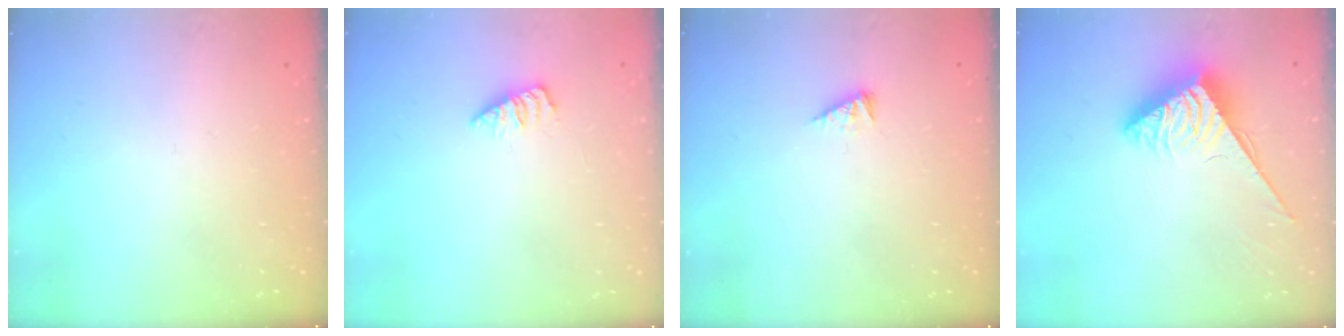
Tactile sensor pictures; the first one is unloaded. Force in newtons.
{"total": 0.9, "press": 0.8, "slide": 0.3}
{"total": 2.8, "press": 2.8, "slide": 0.3}
{"total": 3.9, "press": 3.9, "slide": 0.5}